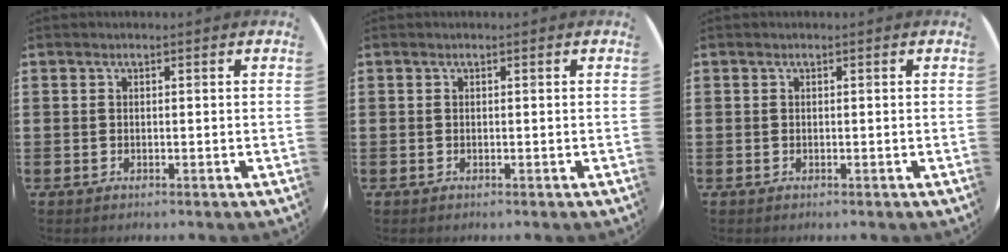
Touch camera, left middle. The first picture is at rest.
{"total": 0.0}
{"total": 0.0}